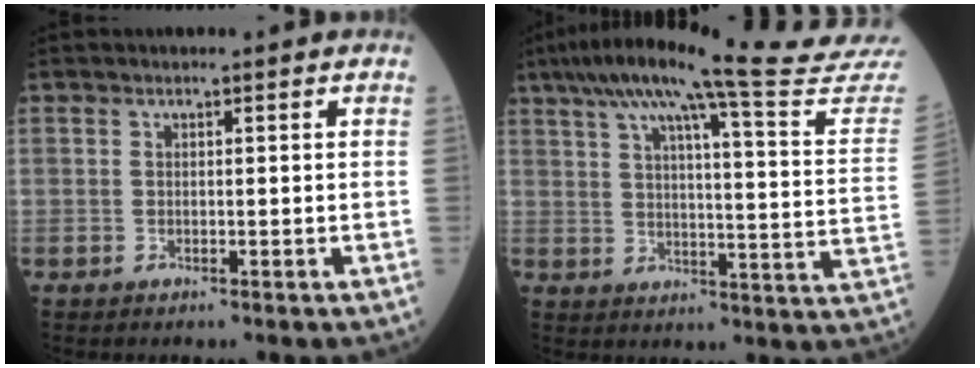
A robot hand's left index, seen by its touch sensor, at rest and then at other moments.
{"total": 27.6, "force": [24.9, -1.0, 11.9], "torque": [-0.180, -0.075, 0.307]}